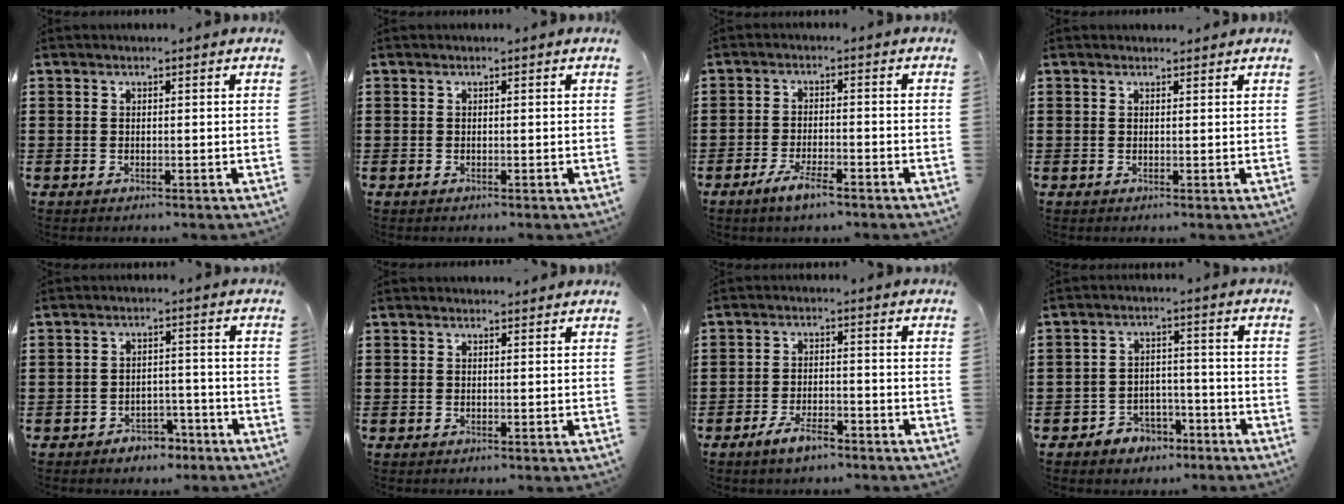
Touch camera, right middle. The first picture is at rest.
{"total": 0.0}
{"total": 4.4, "force": [-2.9, 1.2, 3.1], "torque": [-0.062, 0.001, -0.056]}
{"total": 0.7, "force": [0.6, 0.3, -0.1], "torque": [0.007, -0.002, 0.010]}
{"total": 3.2, "force": [-2.9, 1.3, 0.2], "torque": [-0.011, 0.006, -0.061]}
{"total": 0.8, "force": [0.7, 0.3, 0.0], "torque": [0.006, -0.002, 0.012]}
{"total": 4.2, "force": [-3.1, 1.4, 2.5], "torque": [-0.053, 0.005, -0.061]}
{"total": 3.9, "force": [-3.3, 2.0, 0.4], "torque": [-0.014, 0.011, -0.068]}